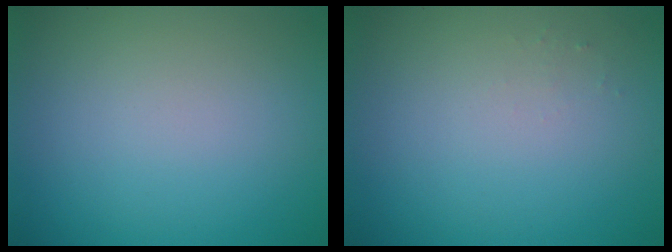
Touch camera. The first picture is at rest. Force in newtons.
{"total": 0.5, "press": 0.5, "slide": 0.2}